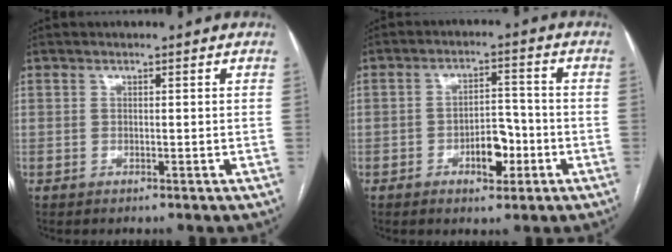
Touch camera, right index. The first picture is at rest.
{"total": 5.9, "force": [-2.3, 2.7, 4.7], "torque": [-0.071, 0.009, -0.032]}